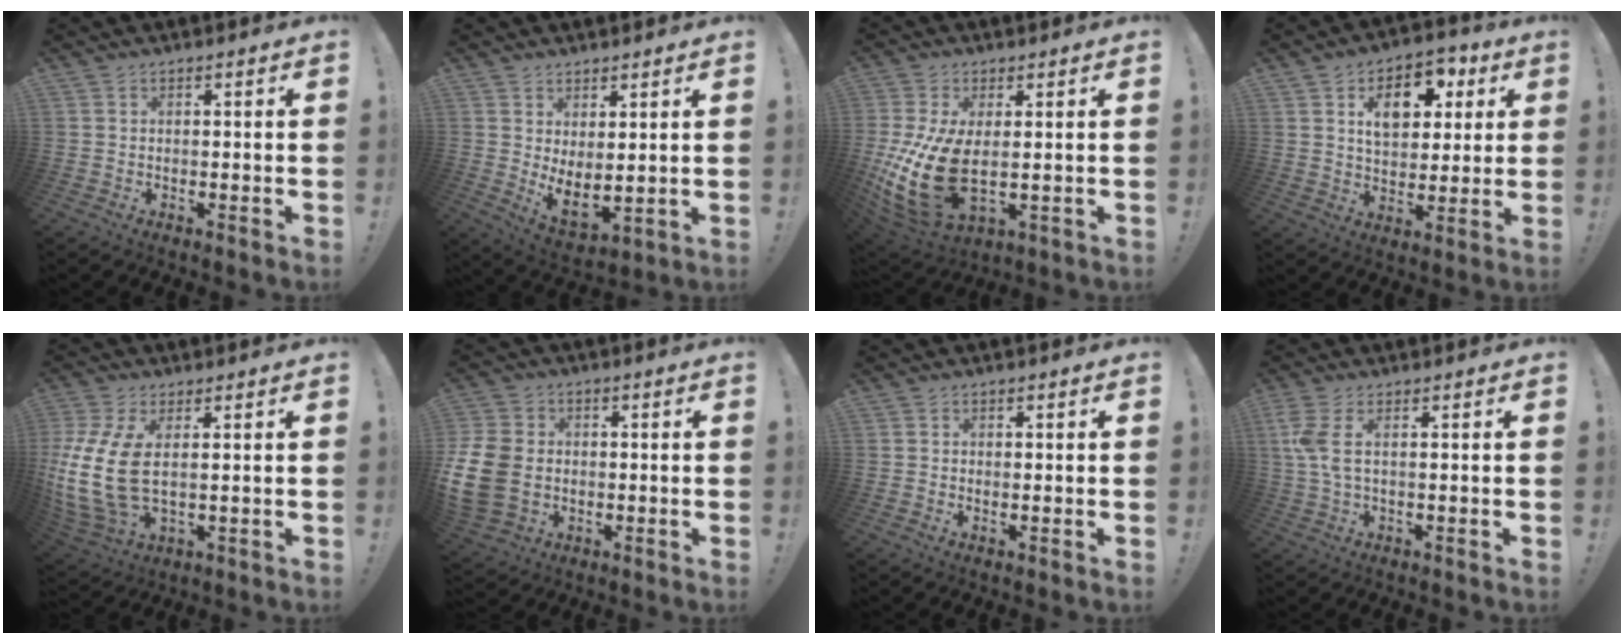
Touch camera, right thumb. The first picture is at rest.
{"total": 5.9, "force": [3.5, 2.3, 4.1], "torque": [-0.059, -0.043, 0.073]}
{"total": 17.9, "force": [-0.3, 9.6, 15.1], "torque": [-0.288, -0.014, 0.012]}
{"total": 12.7, "force": [4.7, 8.9, 7.8], "torque": [-0.106, -0.011, 0.086]}
{"total": 15.6, "force": [2.3, 8.5, 12.8], "torque": [-0.268, -0.019, 0.048]}
{"total": 14.1, "force": [-1.4, 11.0, 8.8], "torque": [-0.188, 0.013, -0.023]}
{"total": 0.0}
{"total": 5.9, "force": [1.1, 2.1, 5.4], "torque": [-0.115, -0.013, 0.016]}